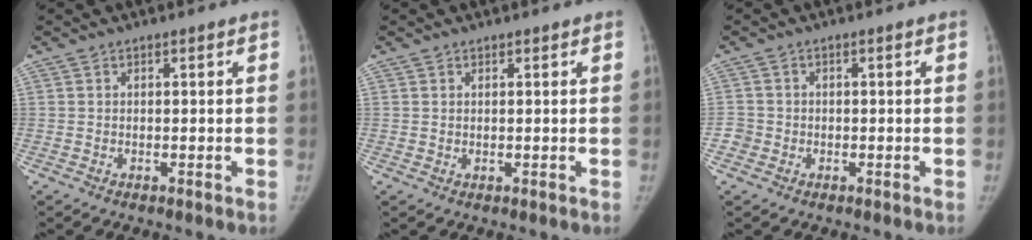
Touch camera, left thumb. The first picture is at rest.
{"total": 0.7, "force": [0.5, 0.5, -0.1], "torque": [0.014, -0.003, 0.004]}
{"total": 2.3, "force": [-0.8, 2.2, -0.1], "torque": [0.019, 0.011, -0.021]}